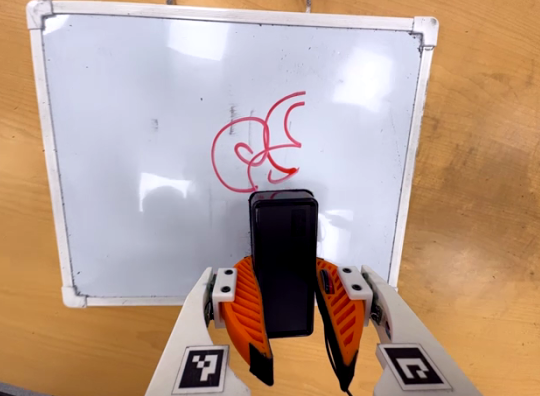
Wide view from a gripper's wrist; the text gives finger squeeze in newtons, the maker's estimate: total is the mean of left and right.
{"total": 10.4, "left": 9.4, "right": 11.4}